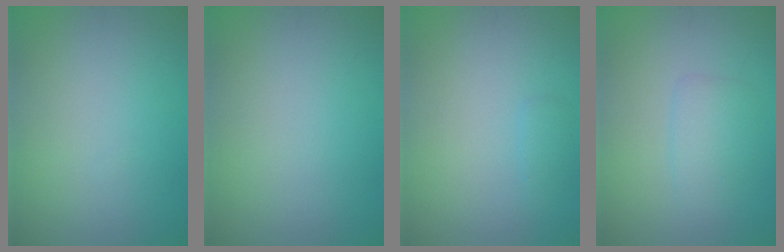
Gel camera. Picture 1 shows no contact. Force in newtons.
{"total": 0.0}
{"total": 0.8, "press": 0.8, "slide": 0.1}
{"total": 1.9, "press": 1.9, "slide": 0.1}